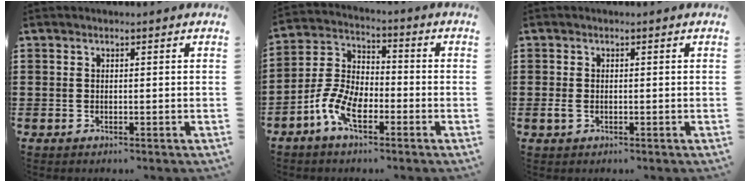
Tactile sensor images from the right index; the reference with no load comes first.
{"total": 7.8, "force": [-3.9, 3.8, 5.5], "torque": [-0.151, -0.005, -0.083]}
{"total": 1.2, "force": [-0.4, 0.7, 0.9], "torque": [-0.028, -0.003, -0.009]}